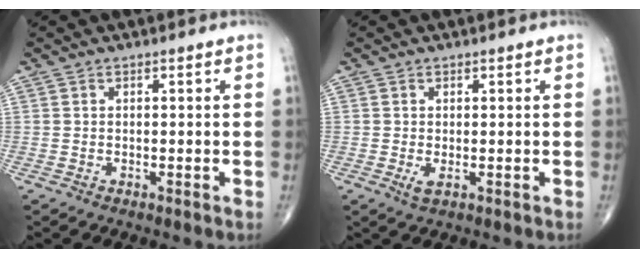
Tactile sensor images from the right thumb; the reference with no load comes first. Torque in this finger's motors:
{"motor_torque": [-0.20, 0.04, 0.15, 0.20, 0.03]}